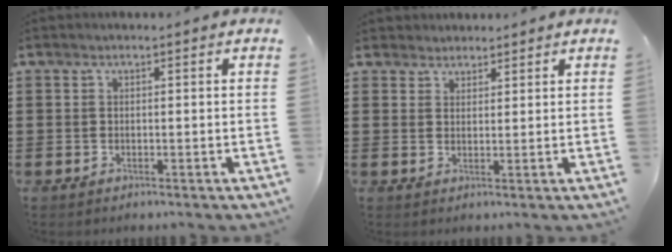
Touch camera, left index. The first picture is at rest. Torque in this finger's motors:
{"motor_torque": [0.31, 0.29, 0.09, 0.00]}